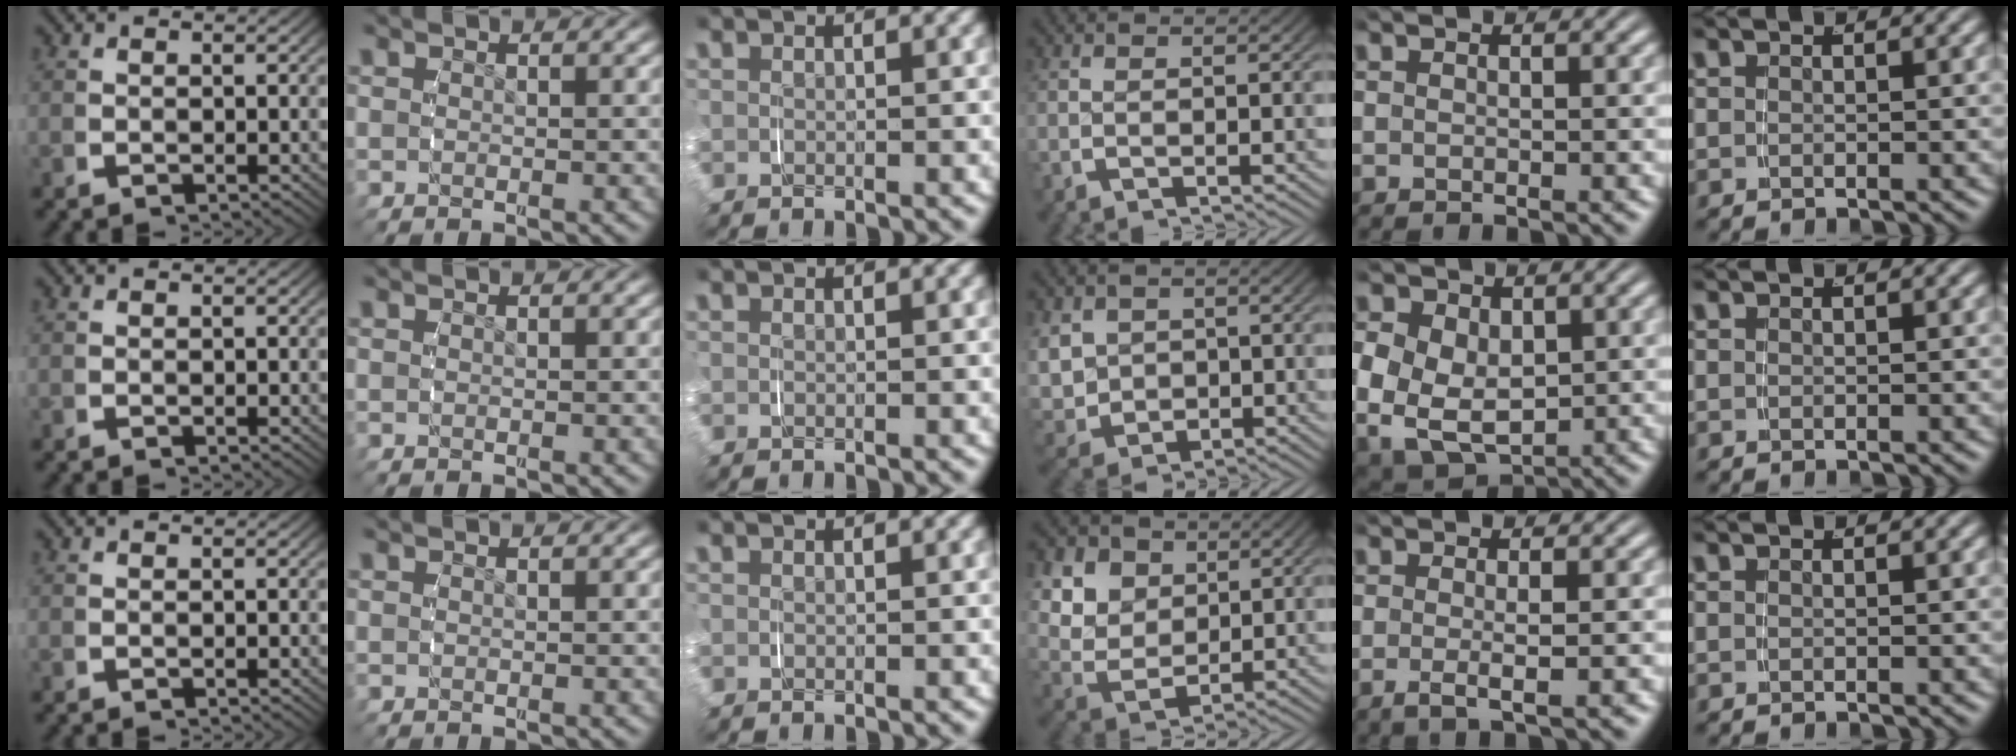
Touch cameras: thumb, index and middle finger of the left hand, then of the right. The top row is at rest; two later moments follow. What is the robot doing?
{"motion": "grasp_and_lifting", "object": "pen bag"}